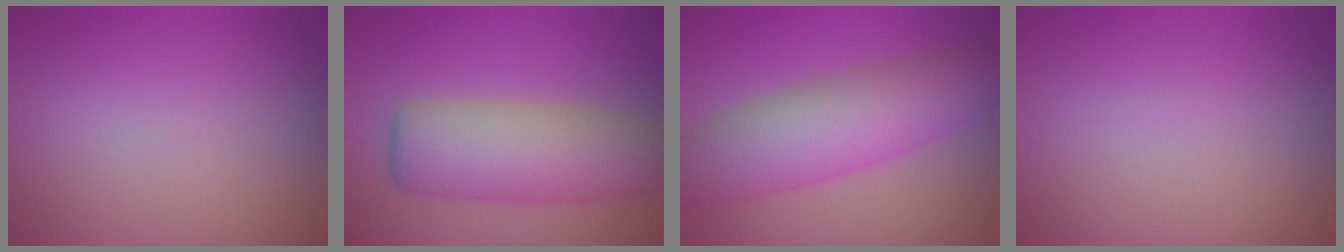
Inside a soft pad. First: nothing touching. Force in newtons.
{"total": 7.8, "press": 7.8, "slide": 0.2}
{"total": 8.1, "press": 8.1, "slide": 0.2}
{"total": 0.0}